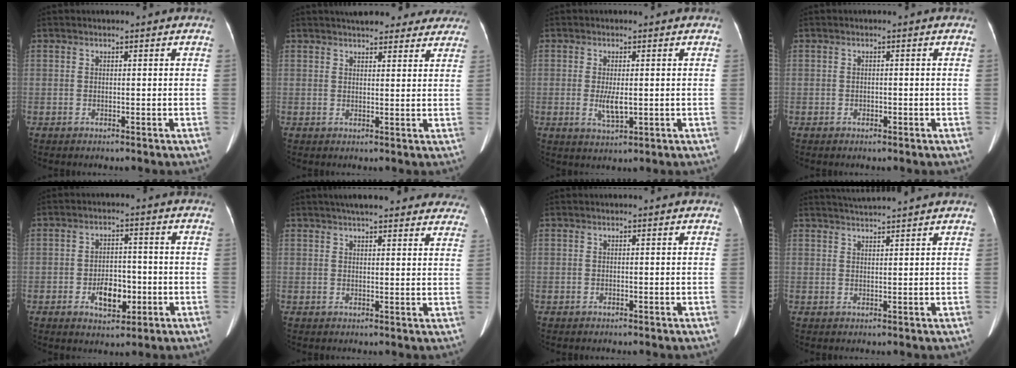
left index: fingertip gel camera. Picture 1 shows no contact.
{"total": 13.3, "force": [11.7, 4.0, 5.0], "torque": [-0.040, 0.028, 0.137]}
{"total": 3.5, "force": [-0.3, 1.1, 3.3], "torque": [-0.067, -0.007, 0.000]}
{"total": 0.6, "force": [-0.3, 0.4, 0.3], "torque": [-0.006, 0.001, -0.004]}
{"total": 5.9, "force": [-2.0, 3.3, 4.4], "torque": [-0.078, 0.006, -0.026]}
{"total": 19.2, "force": [16.9, 4.1, 8.2], "torque": [-0.096, 0.026, 0.198]}
{"total": 0.0}
{"total": 4.9, "force": [4.6, -1.0, 1.4], "torque": [-0.021, 0.022, 0.071]}